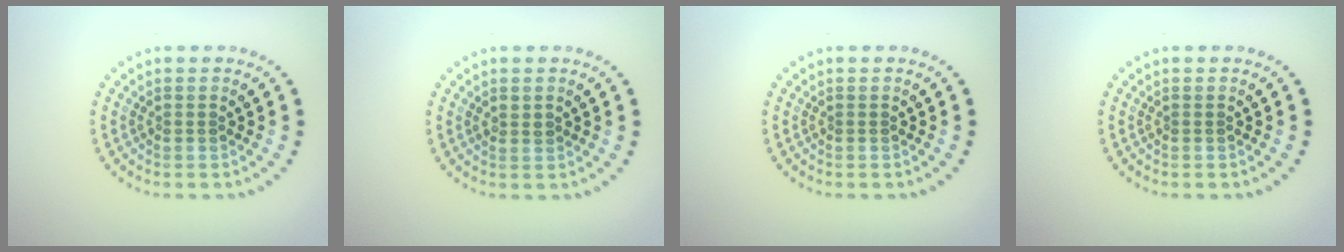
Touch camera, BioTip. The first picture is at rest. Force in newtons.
{"total": 0.8, "press": 0.8, "slide": 0.1}
{"total": 0.0}
{"total": 0.0}